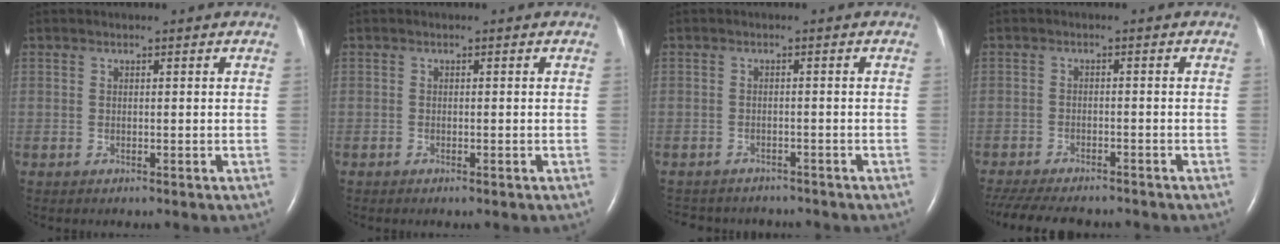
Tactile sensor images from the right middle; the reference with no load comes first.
{"total": 0.5, "force": [-0.4, 0.1, 0.3], "torque": [-0.009, -0.001, -0.005]}
{"total": 8.3, "force": [-7.6, 3.0, 1.6], "torque": [-0.034, 0.000, -0.095]}
{"total": 13.5, "force": [-11.6, 3.7, 5.8], "torque": [-0.130, -0.018, -0.163]}